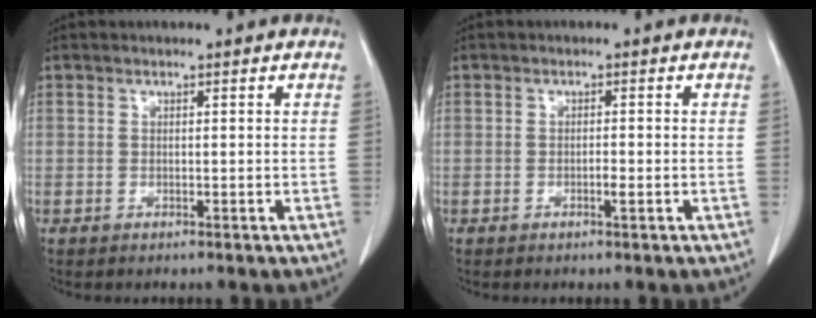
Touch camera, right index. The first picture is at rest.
{"total": 1.3, "force": [-0.5, 0.1, 1.2], "torque": [-0.021, 0.001, -0.007]}